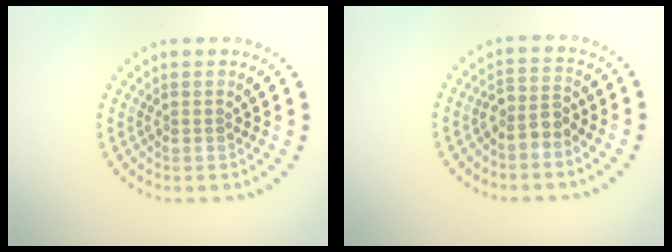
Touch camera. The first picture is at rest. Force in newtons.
{"total": 2.2, "press": 1.8, "slide": 1.2}